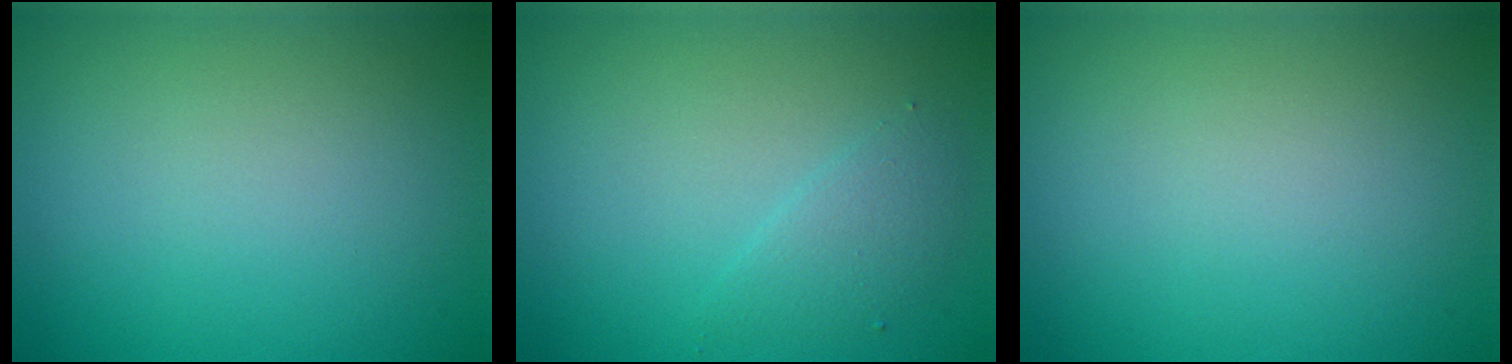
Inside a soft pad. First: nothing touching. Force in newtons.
{"total": 1.6, "press": 1.6, "slide": 0.3}
{"total": 0.0}